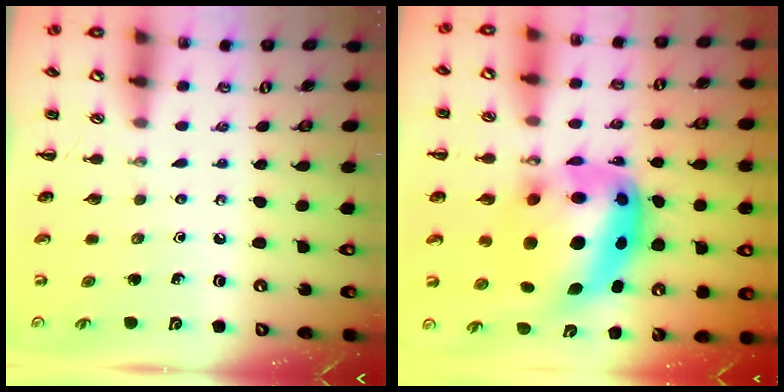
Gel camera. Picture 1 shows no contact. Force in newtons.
{"total": 17.3, "press": 16.7, "slide": 4.5}